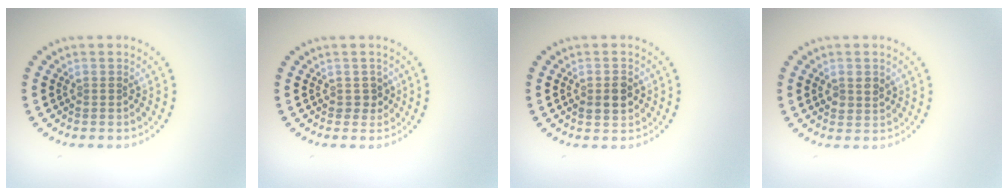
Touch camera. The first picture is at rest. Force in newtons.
{"total": 1.2, "press": 1.0, "slide": 0.6}
{"total": 2.6, "press": 2.6, "slide": 0.2}
{"total": 1.6, "press": 1.6, "slide": 0.4}